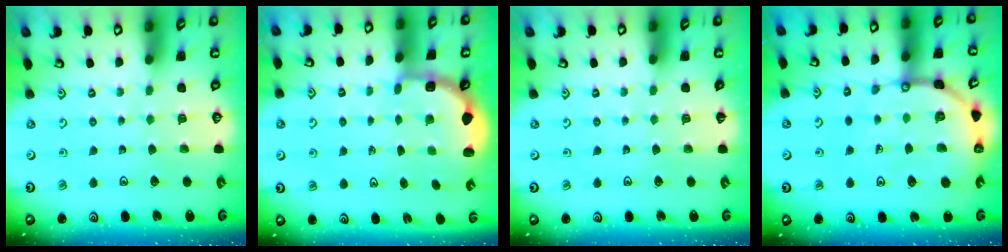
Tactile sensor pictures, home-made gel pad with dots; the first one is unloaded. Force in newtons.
{"total": 2.7, "press": 2.3, "slide": 1.4}
{"total": 0.0}
{"total": 11.4, "press": 11.3, "slide": 1.5}